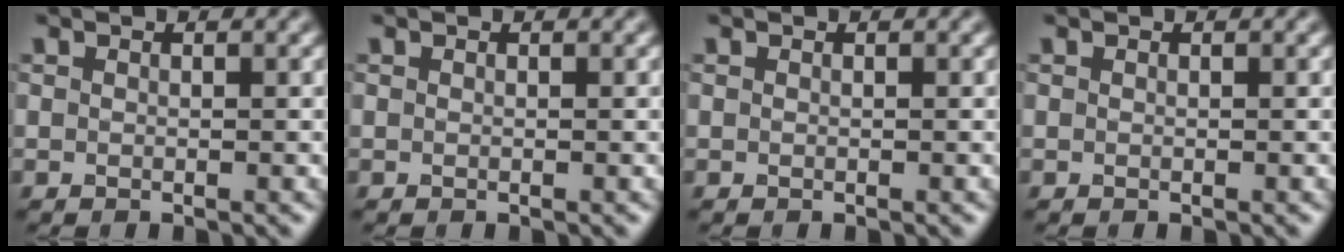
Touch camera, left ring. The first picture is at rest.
{"total": 0.0}
{"total": 0.0}
{"total": 0.0}